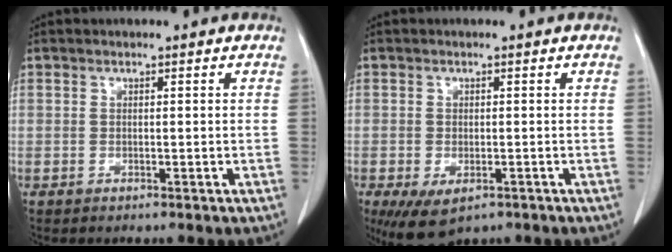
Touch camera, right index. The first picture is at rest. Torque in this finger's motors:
{"motor_torque": [0.76, -0.74, 0.14, 0.04]}